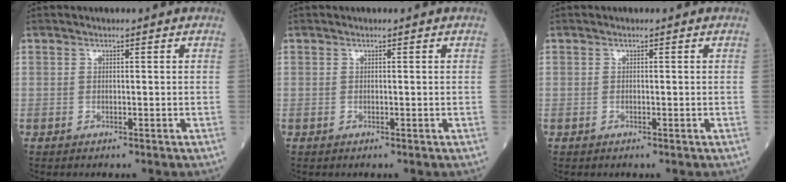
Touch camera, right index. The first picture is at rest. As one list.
[{"total": 0.0}, {"total": 0.0}]